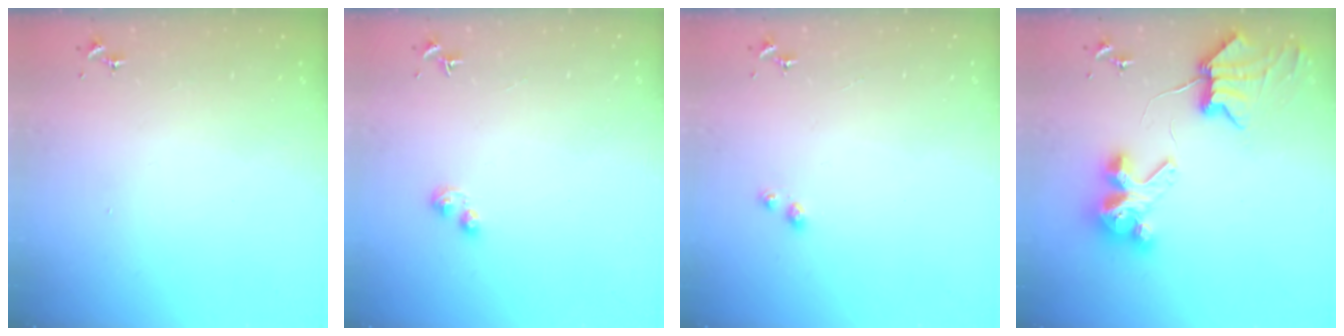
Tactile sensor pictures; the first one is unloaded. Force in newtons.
{"total": 3.3, "press": 3.3, "slide": 0.4}
{"total": 2.9, "press": 2.9, "slide": 0.5}
{"total": 8.9, "press": 8.8, "slide": 1.4}